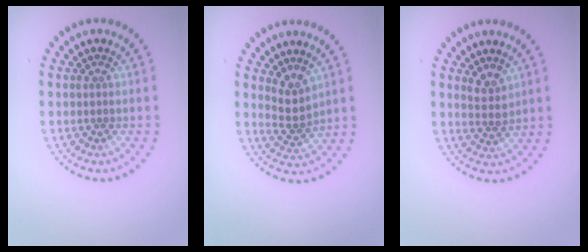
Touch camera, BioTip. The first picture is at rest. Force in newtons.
{"total": 2.4, "press": 1.7, "slide": 1.7}
{"total": 1.9, "press": 1.5, "slide": 1.1}